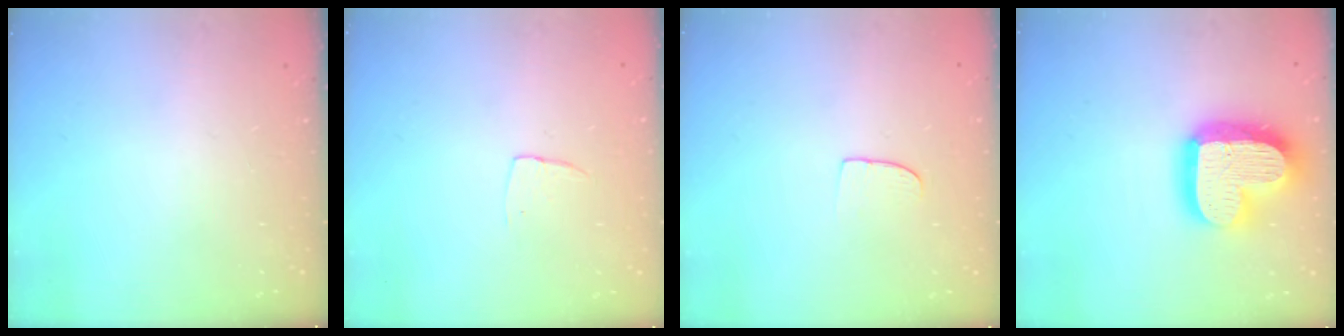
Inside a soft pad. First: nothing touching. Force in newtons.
{"total": 4.0, "press": 4.0, "slide": 0.2}
{"total": 5.6, "press": 5.5, "slide": 0.5}
{"total": 22.4, "press": 22.4, "slide": 1.9}